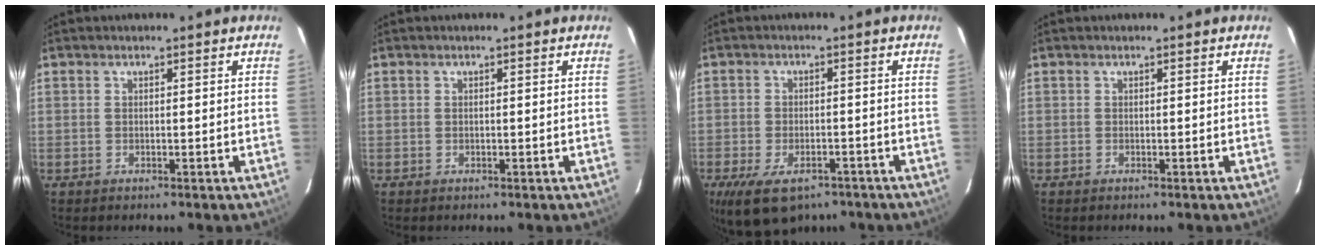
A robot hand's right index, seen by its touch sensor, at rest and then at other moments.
{"total": 0.0}
{"total": 12.0, "force": [-7.7, 6.0, 6.9], "torque": [-0.149, -0.026, -0.121]}
{"total": 0.0}